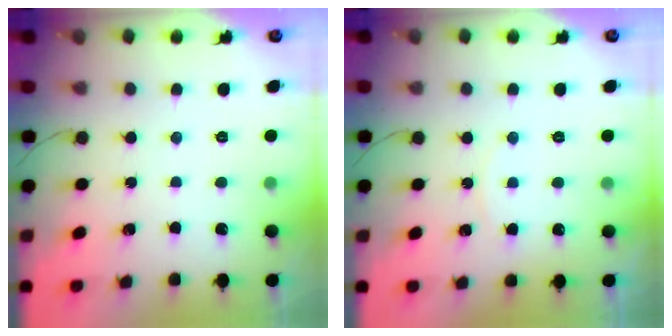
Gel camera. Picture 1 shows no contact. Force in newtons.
{"total": 3.0, "press": 3.0, "slide": 0.4}